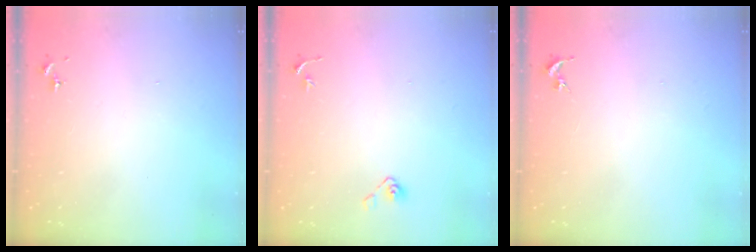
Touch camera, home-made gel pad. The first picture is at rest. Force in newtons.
{"total": 5.0, "press": 4.4, "slide": 2.3}
{"total": 0.0}